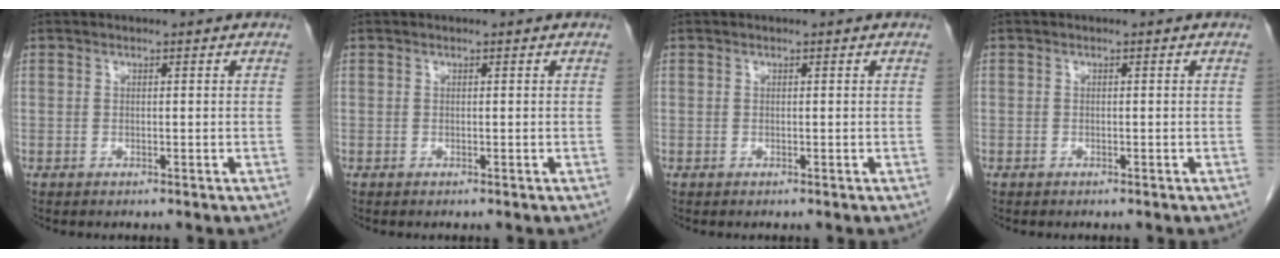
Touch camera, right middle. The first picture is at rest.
{"total": 0.0}
{"total": 0.0}
{"total": 0.0}